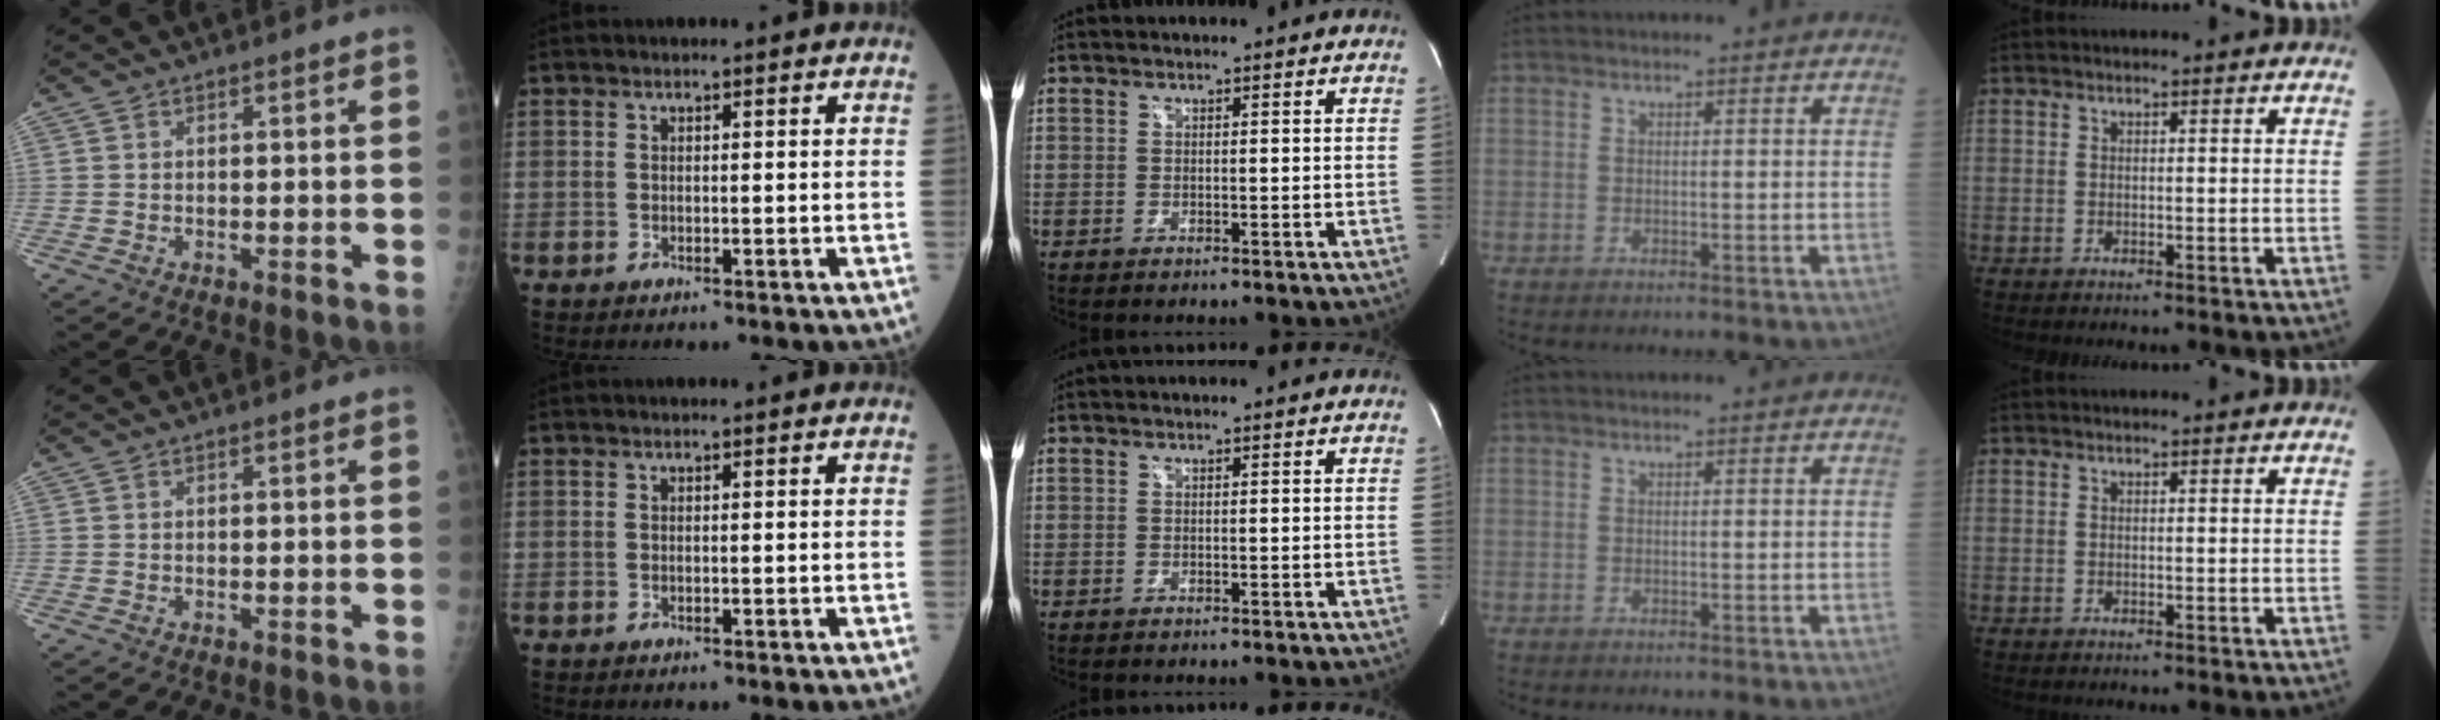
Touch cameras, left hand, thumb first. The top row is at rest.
{}